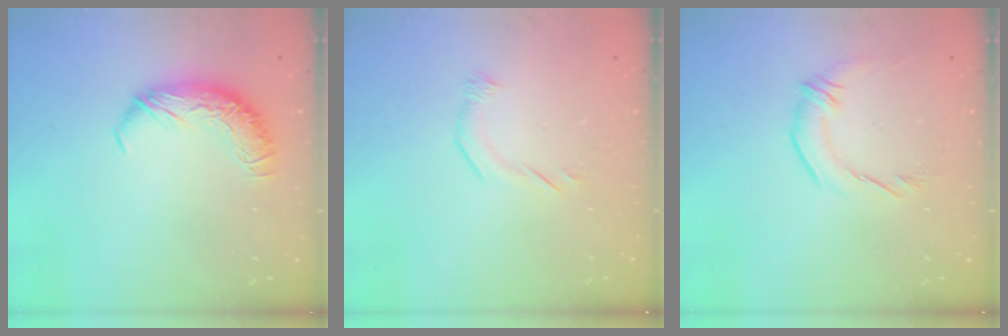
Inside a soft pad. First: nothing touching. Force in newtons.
{"total": 5.7, "press": 5.6, "slide": 1.0}
{"total": 1.8, "press": 0.7, "slide": 1.7}